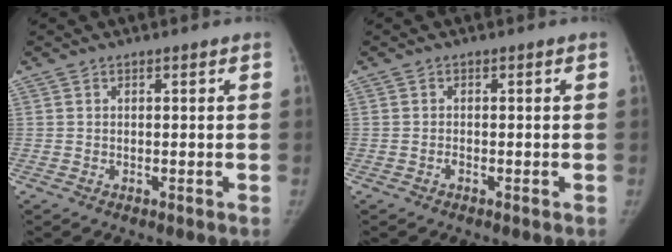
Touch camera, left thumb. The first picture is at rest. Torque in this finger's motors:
{"motor_torque": [-0.18, 0.07, 0.04, 0.46, -0.01]}